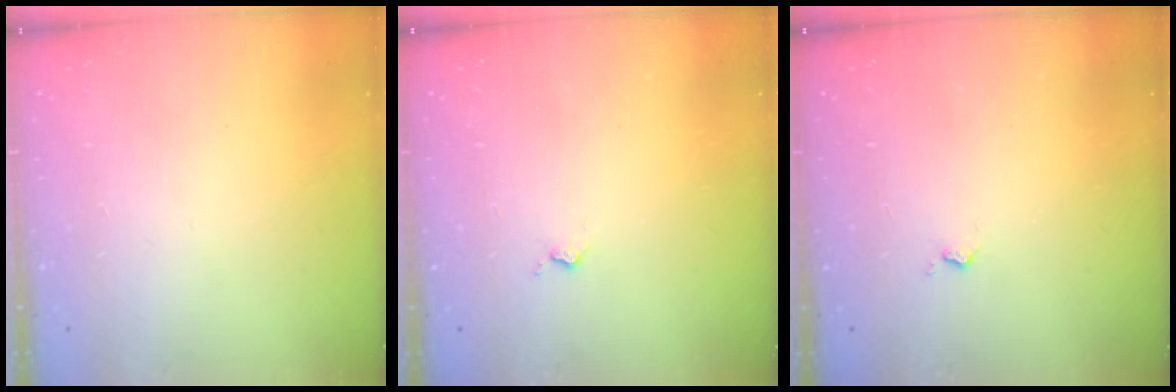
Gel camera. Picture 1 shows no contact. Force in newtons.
{"total": 2.4, "press": 2.3, "slide": 0.5}
{"total": 2.4, "press": 2.3, "slide": 0.5}